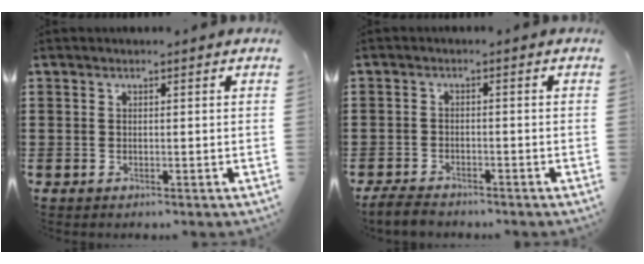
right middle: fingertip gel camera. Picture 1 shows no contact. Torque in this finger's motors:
{"motor_torque": [1.62, 0.31, -0.05, 0.00]}